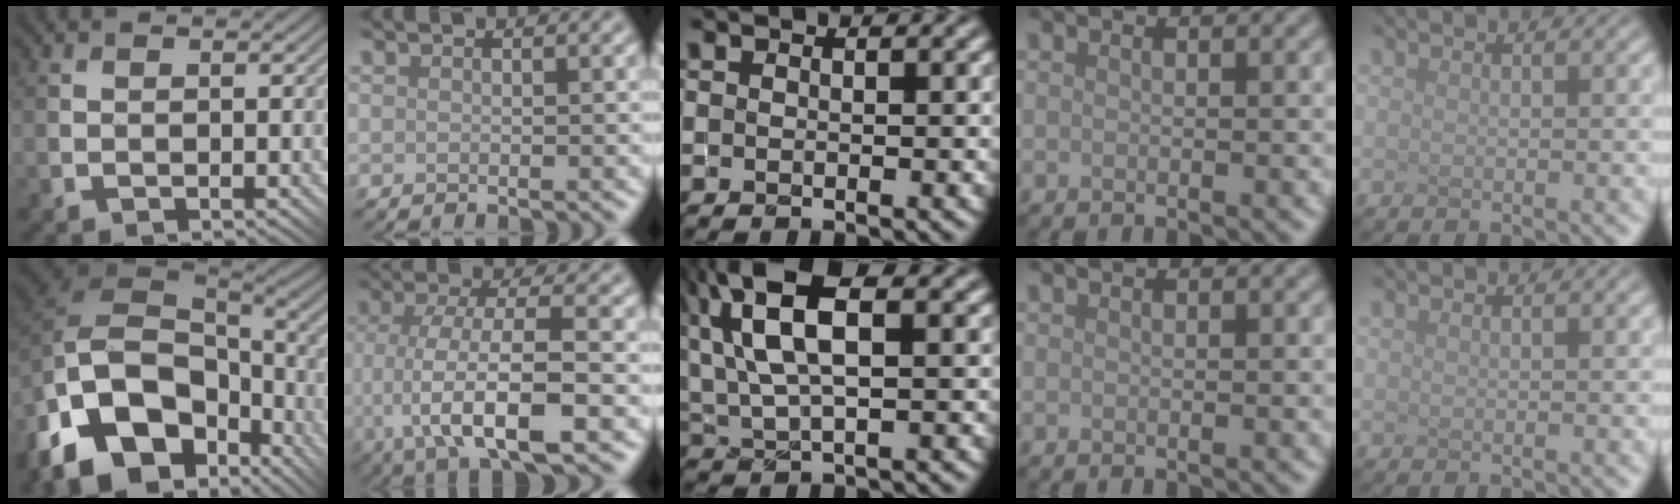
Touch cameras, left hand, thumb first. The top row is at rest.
{"thumb": {"total": 18.0, "force": [-8.3, 11.6, 11.0], "torque": [-0.262, -0.030, -0.134]}, "index": {"total": 8.0, "force": [-1.6, 2.3, 7.4], "torque": [-0.127, -0.001, -0.030]}, "middle": {"total": 9.5, "force": [3.8, 3.8, 7.8], "torque": [-0.172, 0.025, 0.069]}}